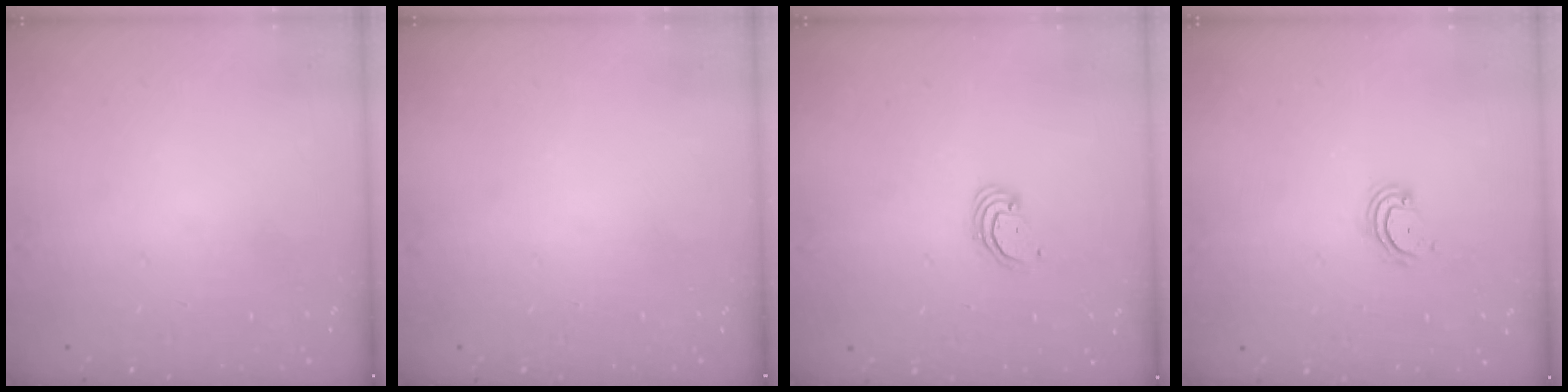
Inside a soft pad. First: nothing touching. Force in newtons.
{"total": 0.0}
{"total": 2.5, "press": 2.5, "slide": 0.2}
{"total": 4.5, "press": 4.5, "slide": 0.4}